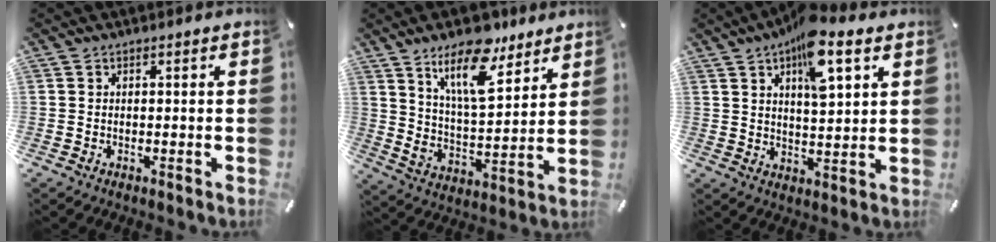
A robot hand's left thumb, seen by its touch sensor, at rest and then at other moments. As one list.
[{"total": 16.7, "force": [11.5, 7.2, 9.7], "torque": [-0.173, -0.053, 0.200]}, {"total": 12.4, "force": [7.0, 4.9, 8.9], "torque": [-0.122, -0.029, 0.115]}]